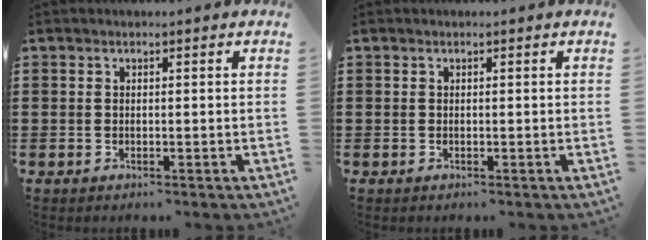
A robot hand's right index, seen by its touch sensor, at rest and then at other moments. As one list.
[{"total": 0.0}]